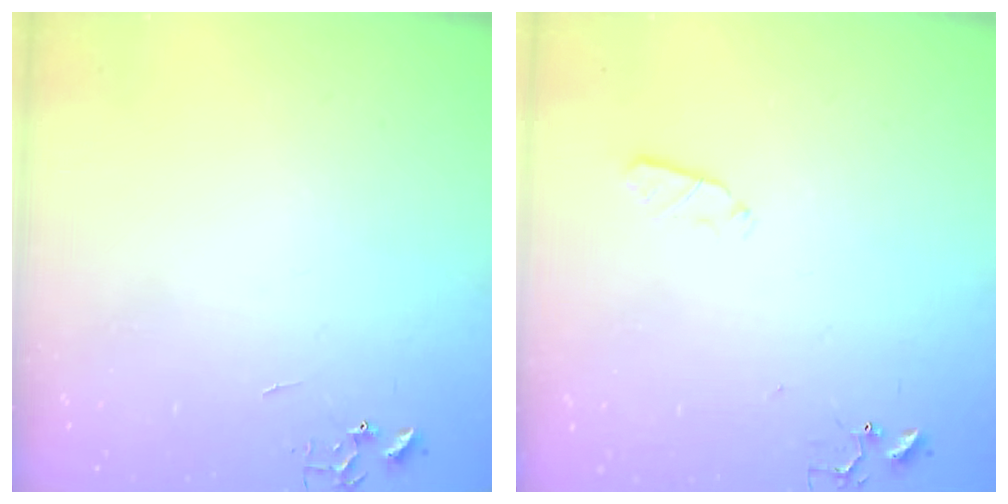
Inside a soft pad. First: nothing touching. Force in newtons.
{"total": 2.9, "press": 2.8, "slide": 0.5}